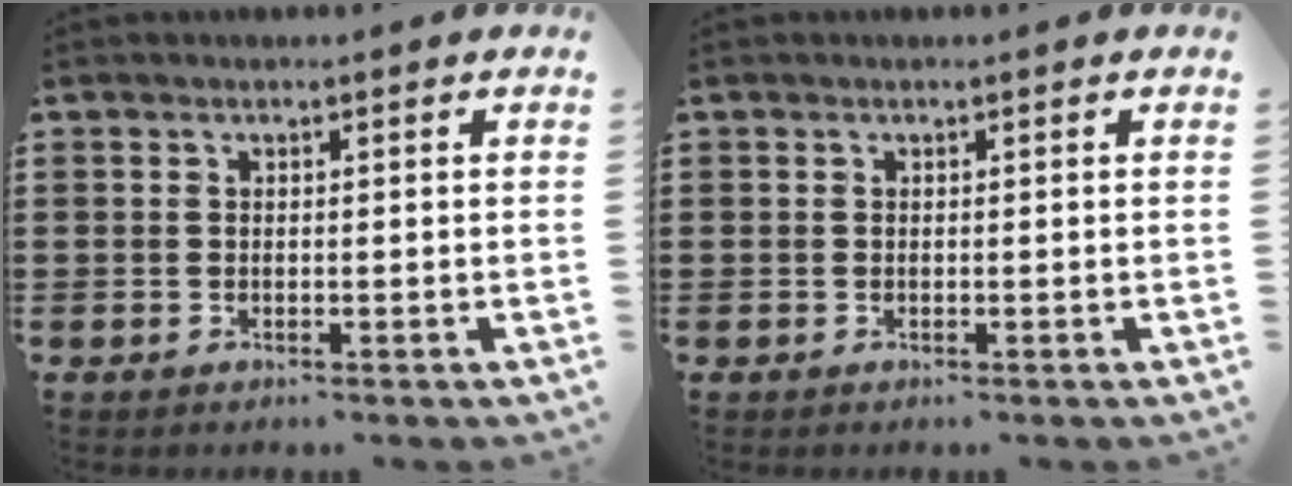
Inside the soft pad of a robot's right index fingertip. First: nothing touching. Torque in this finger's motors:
{"motor_torque": [0.00, 0.00, 0.00, 0.00]}